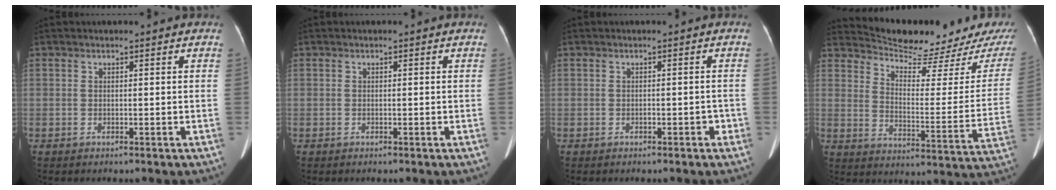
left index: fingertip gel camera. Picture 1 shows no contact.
{"total": 0.0}
{"total": 1.0, "force": [-0.6, 0.6, 0.5], "torque": [-0.005, 0.004, -0.007]}
{"total": 16.2, "force": [15.3, 0.6, 5.2], "torque": [-0.078, -0.072, 0.209]}